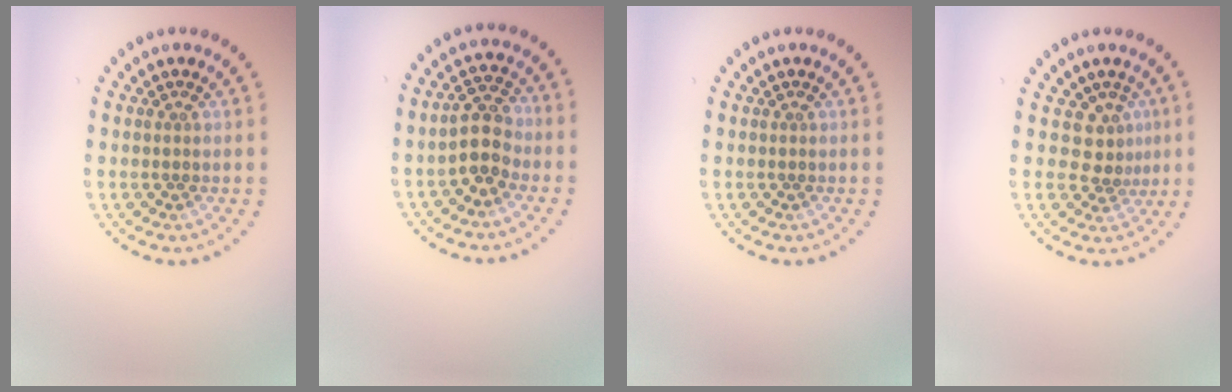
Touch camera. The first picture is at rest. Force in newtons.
{"total": 3.2, "press": 3.1, "slide": 0.9}
{"total": 0.0}
{"total": 2.6, "press": 1.9, "slide": 1.8}